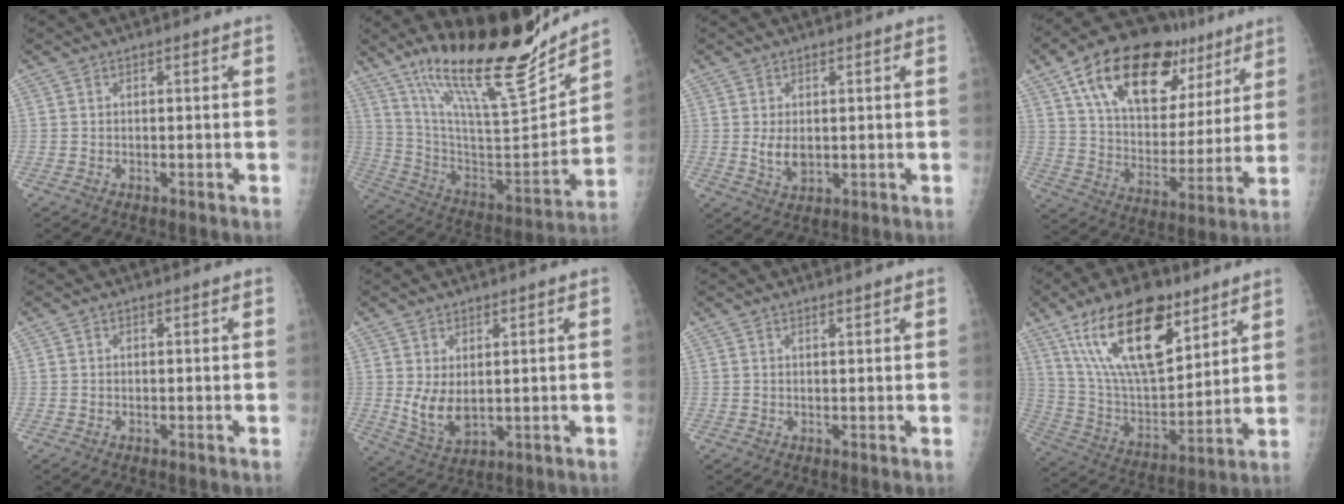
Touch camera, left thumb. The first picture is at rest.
{"total": 26.2, "force": [20.0, 5.6, 16.1], "torque": [-0.232, -0.103, 0.341]}
{"total": 4.0, "force": [0.3, 2.6, 3.0], "torque": [-0.047, -0.009, 0.013]}
{"total": 25.7, "force": [13.7, 14.3, 16.5], "torque": [-0.224, -0.017, 0.226]}
{"total": 0.0}
{"total": 6.2, "force": [1.1, 3.6, 4.9], "torque": [-0.085, -0.019, 0.037]}
{"total": 0.7, "force": [0.6, 0.0, 0.2], "torque": [-0.004, -0.006, 0.012]}
{"total": 22.3, "force": [12.7, 10.0, 15.4], "torque": [-0.245, -0.052, 0.238]}